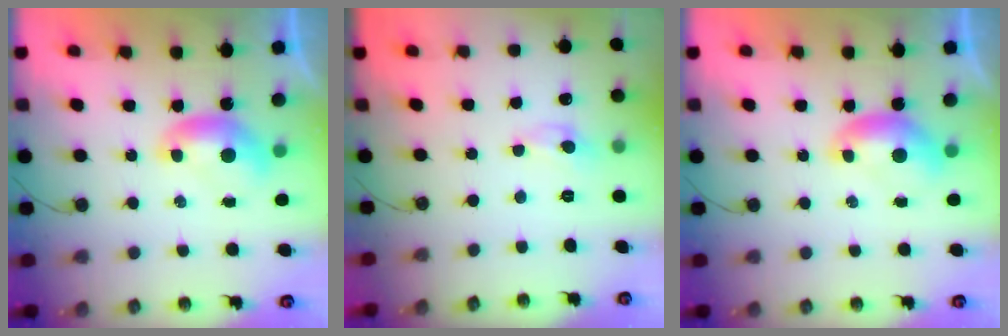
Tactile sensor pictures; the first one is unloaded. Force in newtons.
{"total": 0.0}
{"total": 0.0}